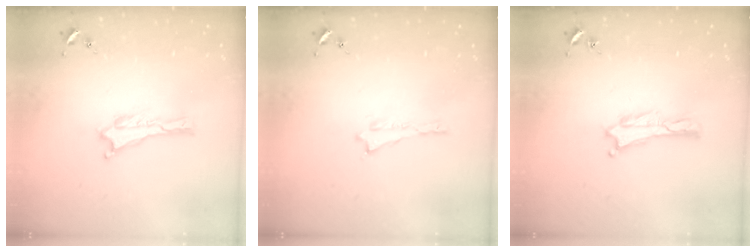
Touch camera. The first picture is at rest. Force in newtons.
{"total": 0.0}
{"total": 0.0}